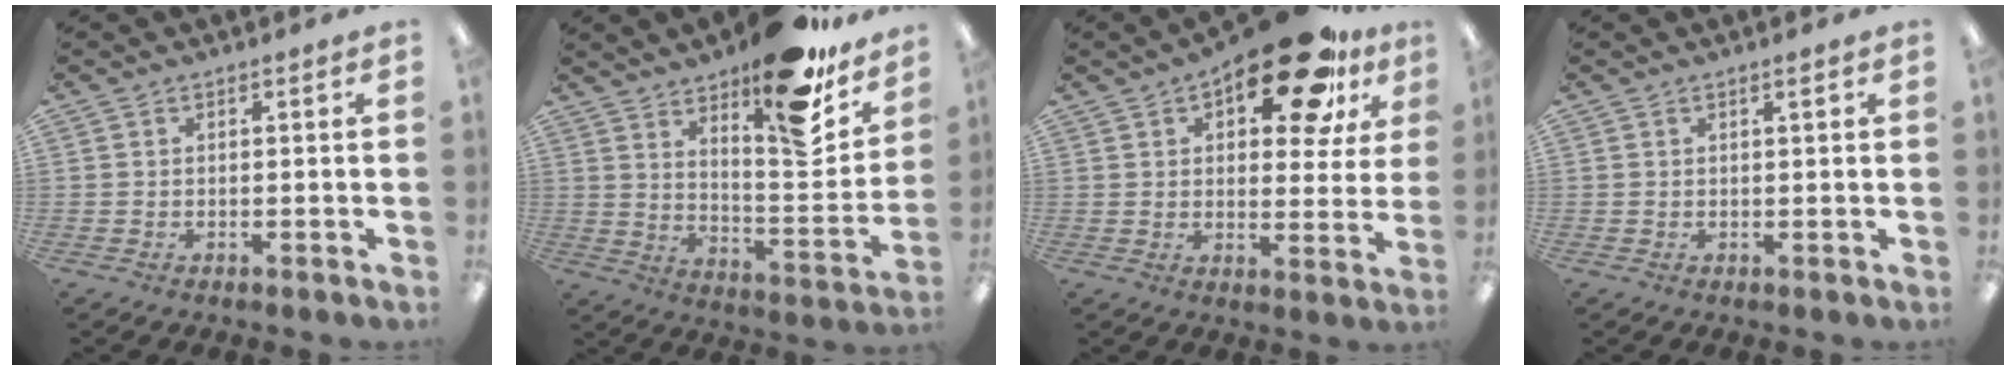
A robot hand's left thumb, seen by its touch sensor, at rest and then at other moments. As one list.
[{"total": 17.7, "force": [13.3, 5.2, 10.6], "torque": [-0.134, -0.109, 0.217]}, {"total": 19.1, "force": [11.9, 7.8, 12.7], "torque": [-0.174, -0.060, 0.189]}, {"total": 1.1, "force": [0.6, 0.1, 0.9], "torque": [-0.010, -0.003, 0.008]}]